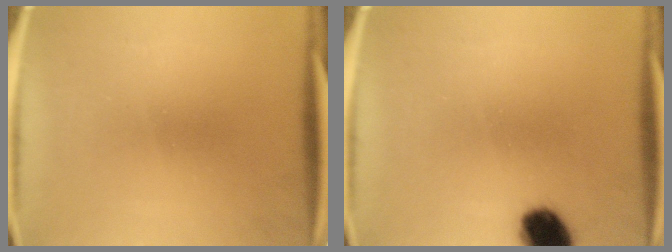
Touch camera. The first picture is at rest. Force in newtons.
{"total": 9.3}